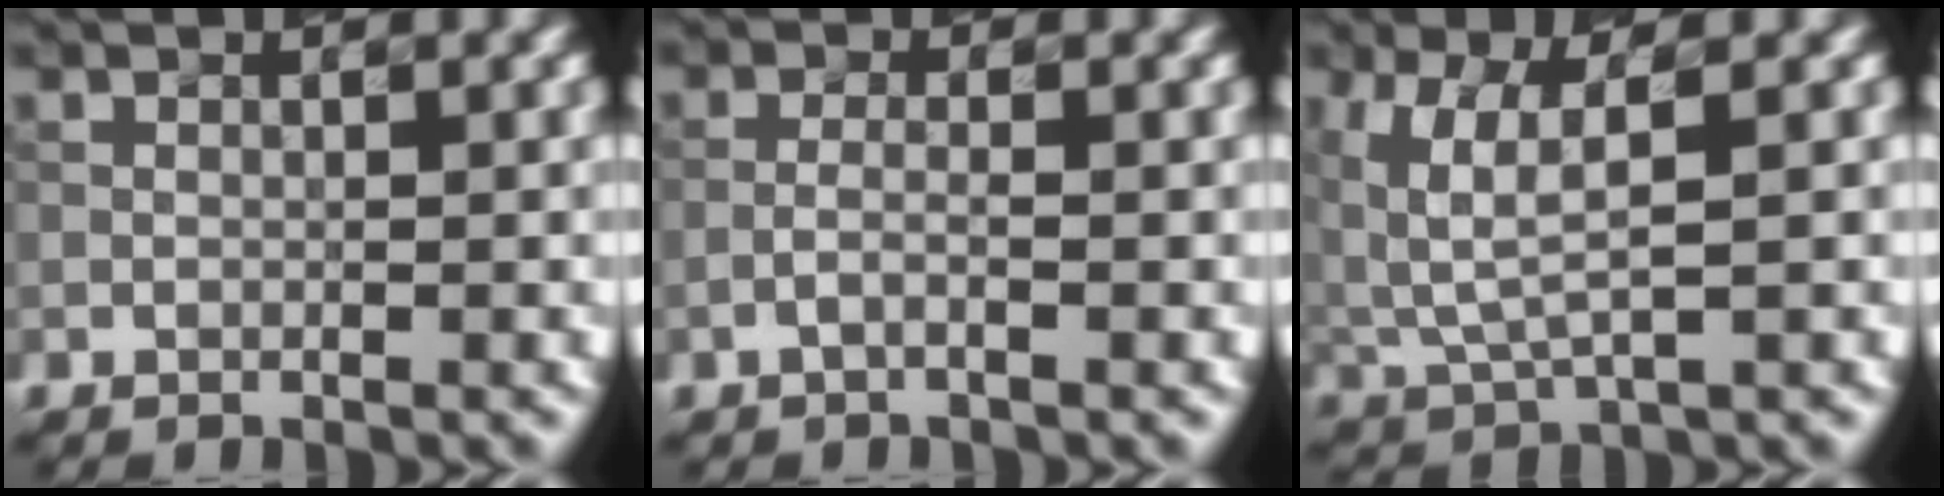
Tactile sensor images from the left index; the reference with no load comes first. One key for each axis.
{"total": 1.0, "fx": -0.7, "fy": 0.1, "fz": 0.7, "tx": -0.018, "ty": 0.009, "tz": -0.015}
{"total": 4.4, "fx": 1.7, "fy": 1.9, "fz": 3.7, "tx": -0.103, "ty": 0.001, "tz": 0.043}